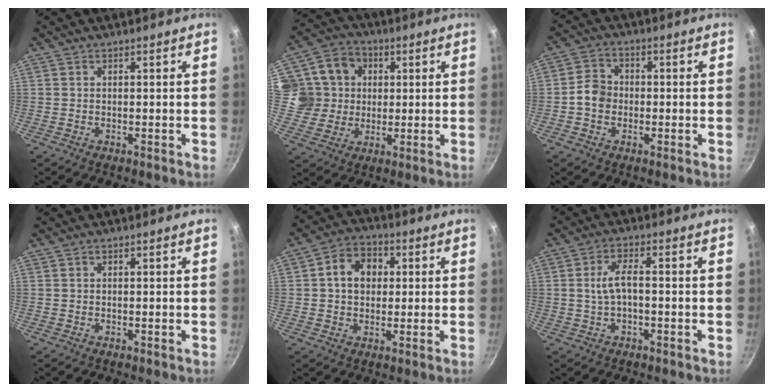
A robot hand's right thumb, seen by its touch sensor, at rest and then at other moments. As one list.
[{"total": 12.0, "force": [2.3, 11.0, 4.1], "torque": [-0.040, 0.009, 0.036]}, {"total": 5.0, "force": [-0.9, 4.3, 2.5], "torque": [-0.023, 0.018, -0.027]}, {"total": 0.0}, {"total": 8.4, "force": [1.4, 6.6, 5.0], "torque": [-0.053, 0.013, 0.011]}, {"total": 4.9, "force": [-0.5, 2.0, 4.5], "torque": [-0.090, 0.020, -0.010]}]